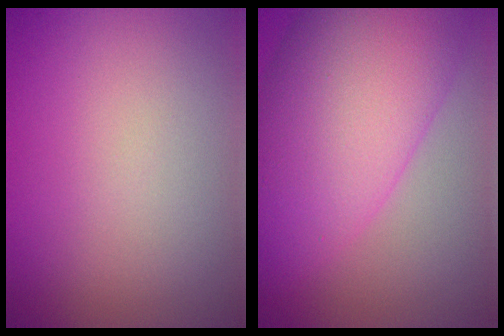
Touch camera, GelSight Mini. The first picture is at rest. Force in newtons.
{"total": 11.9, "press": 11.9, "slide": 0.3}